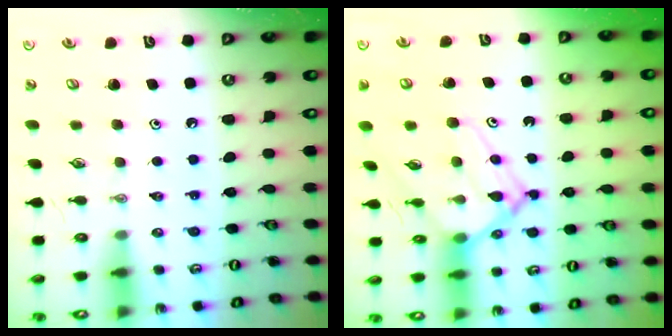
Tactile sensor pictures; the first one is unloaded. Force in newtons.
{"total": 12.4, "press": 12.4, "slide": 1.2}